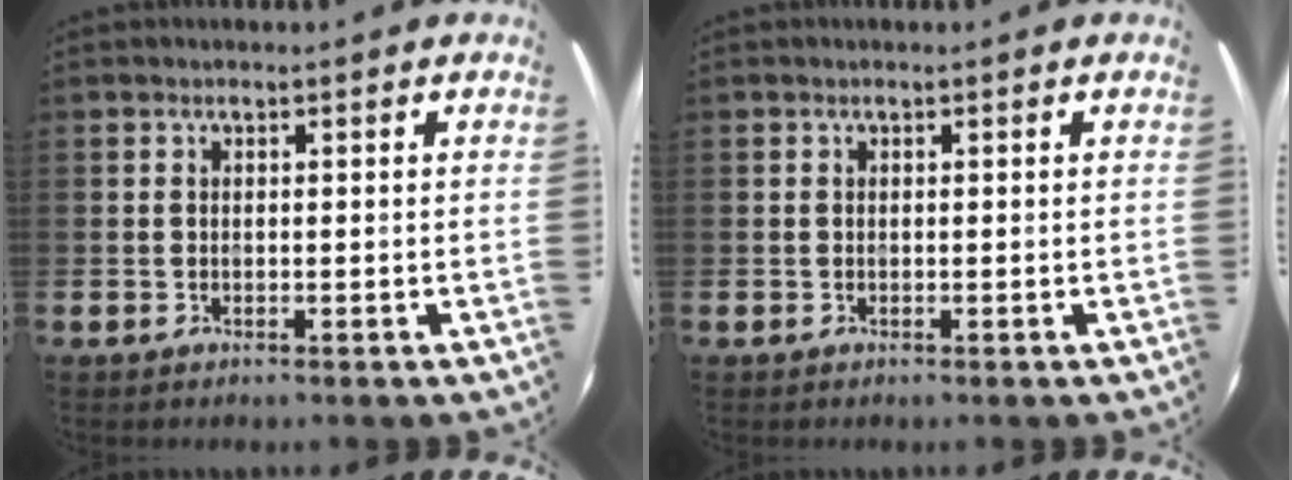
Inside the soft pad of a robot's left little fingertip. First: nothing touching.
{"total": 0.0}